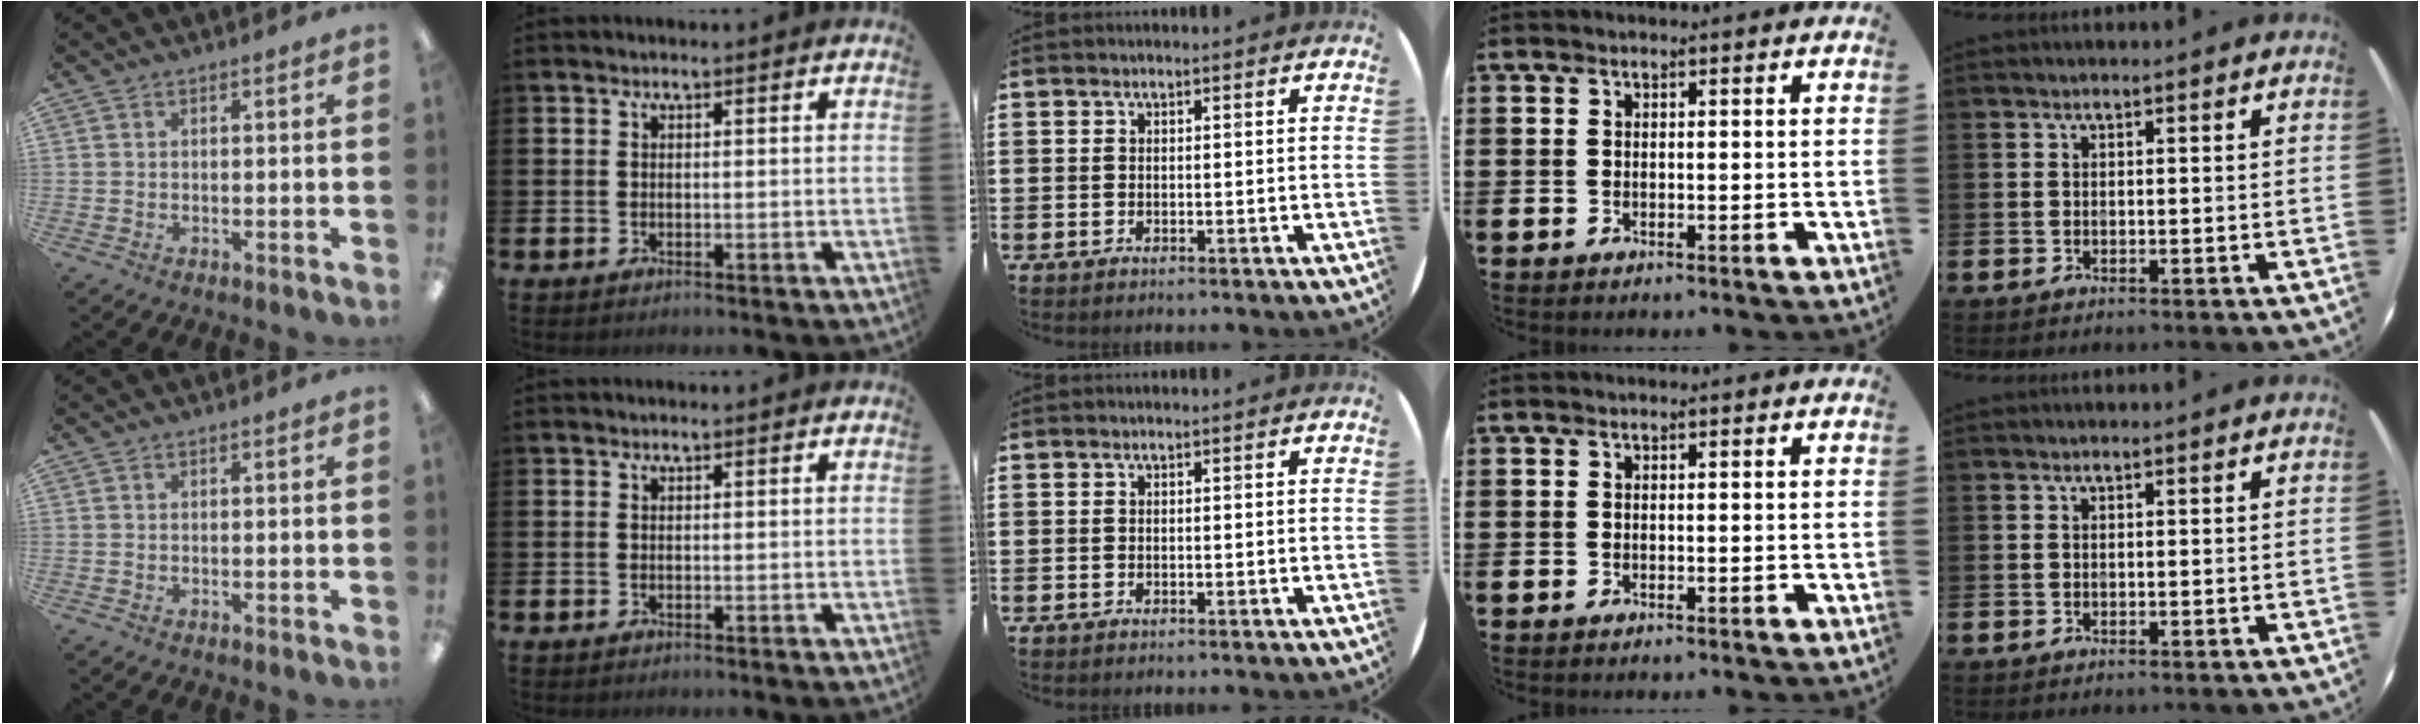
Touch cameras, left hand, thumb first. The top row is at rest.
{}